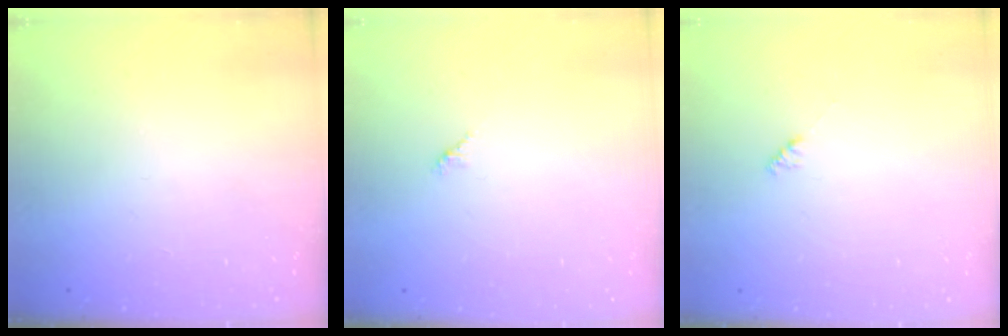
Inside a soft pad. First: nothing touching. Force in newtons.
{"total": 1.7, "press": 1.6, "slide": 0.5}
{"total": 2.1, "press": 2.0, "slide": 0.5}